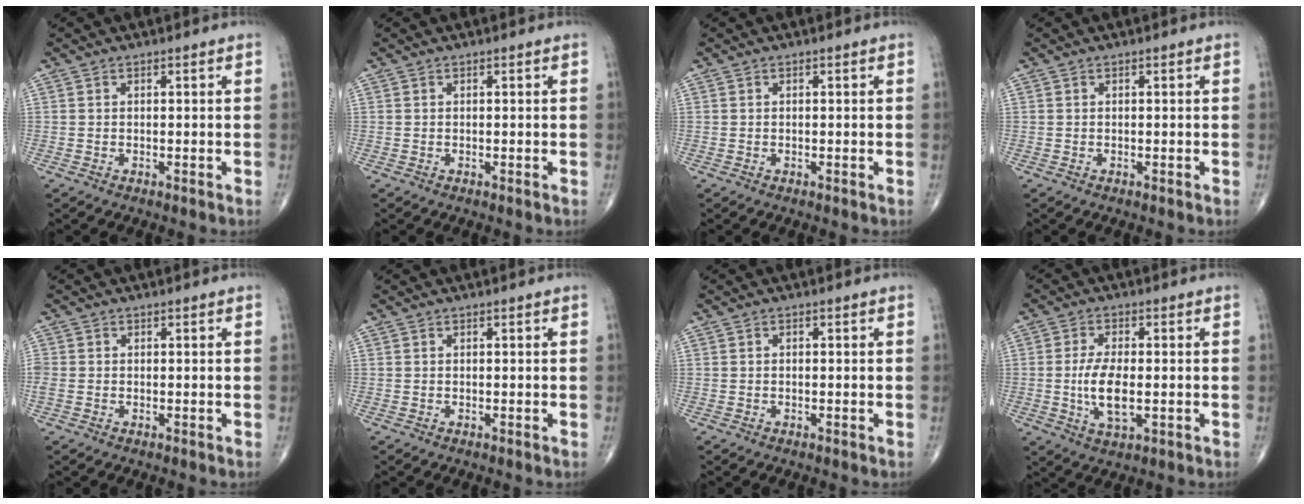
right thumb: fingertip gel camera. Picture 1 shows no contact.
{"total": 0.0}
{"total": 0.0}
{"total": 0.0}
{"total": 1.9, "force": [-0.3, 1.5, 1.2], "torque": [-0.040, -0.001, -0.006]}
{"total": 0.0}
{"total": 0.0}
{"total": 7.7, "force": [-0.8, 3.4, 6.9], "torque": [-0.137, -0.006, -0.014]}